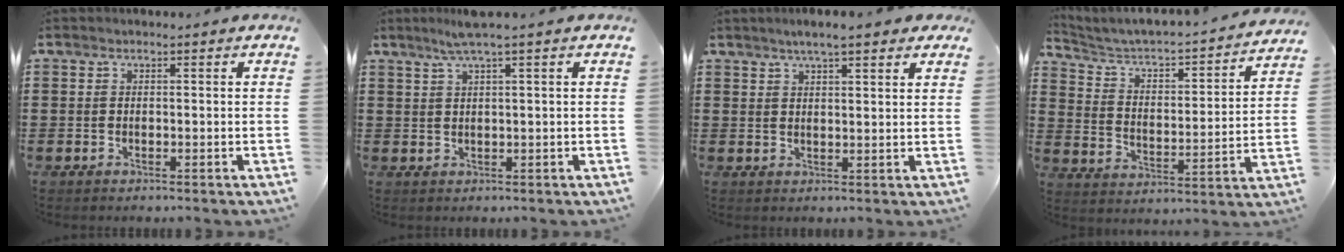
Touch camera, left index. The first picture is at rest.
{"total": 3.4, "force": [2.1, -0.4, 2.6], "torque": [-0.054, 0.002, 0.036]}
{"total": 4.2, "force": [3.3, 0.5, 2.6], "torque": [-0.059, 0.004, 0.057]}
{"total": 3.2, "force": [2.8, 0.9, 1.4], "torque": [-0.047, -0.030, 0.033]}